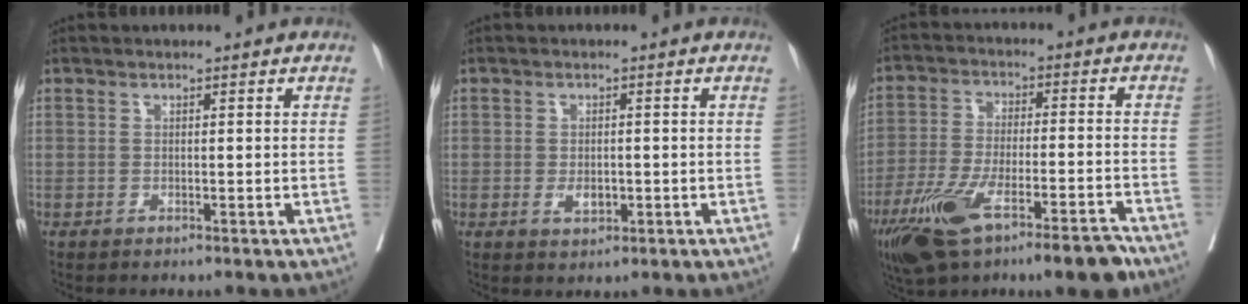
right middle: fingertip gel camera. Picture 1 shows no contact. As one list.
[{"total": 2.5, "force": [-0.6, 1.5, 1.9], "torque": [-0.029, 0.001, -0.004]}, {"total": 15.1, "force": [-9.6, 3.4, 11.2], "torque": [-0.195, -0.016, -0.162]}]